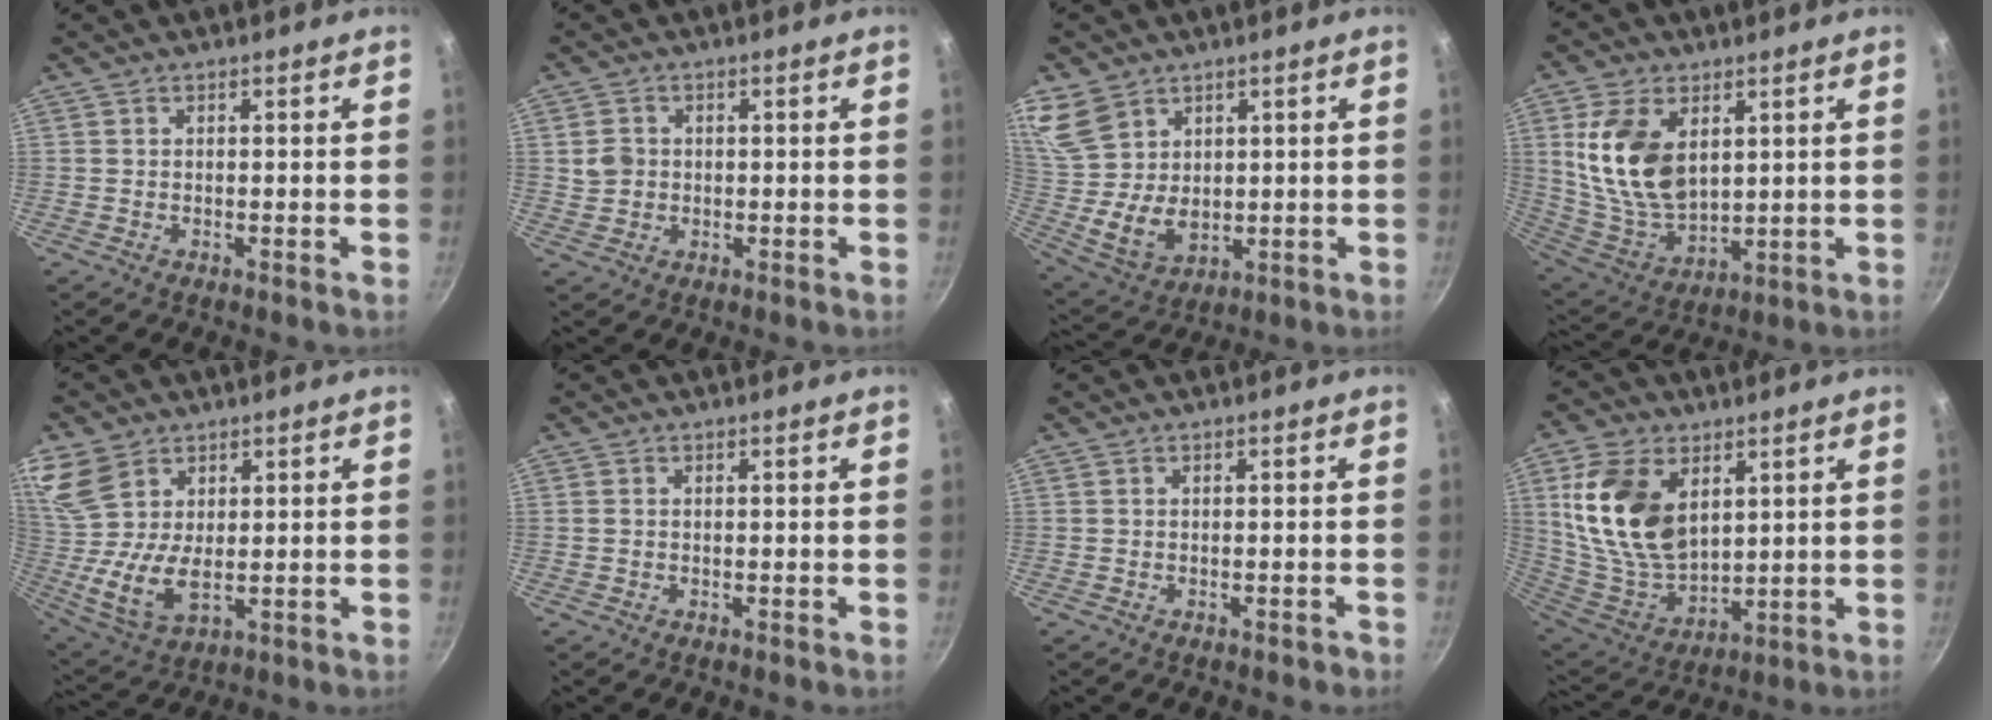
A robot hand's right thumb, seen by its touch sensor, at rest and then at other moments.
{"total": 3.8, "force": [0.3, 3.4, 1.8], "torque": [-0.021, 0.007, 0.005]}
{"total": 13.8, "force": [6.8, 10.1, 6.4], "torque": [-0.110, -0.036, 0.153]}
{"total": 16.1, "force": [4.4, 9.9, 11.9], "torque": [-0.211, -0.033, 0.098]}
{"total": 13.5, "force": [5.2, 8.8, 8.9], "torque": [-0.173, -0.022, 0.110]}
{"total": 0.6, "force": [0.1, 0.5, 0.2], "torque": [-0.004, 0.003, 0.001]}
{"total": 0.6, "force": [-0.4, 0.3, 0.3], "torque": [0.000, 0.011, 0.003]}
{"total": 18.7, "force": [5.9, 11.8, 13.3], "torque": [-0.235, -0.034, 0.126]}